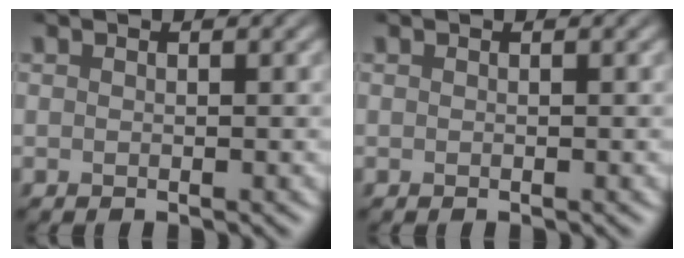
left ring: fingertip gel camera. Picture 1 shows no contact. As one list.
[{"total": 0.0}]